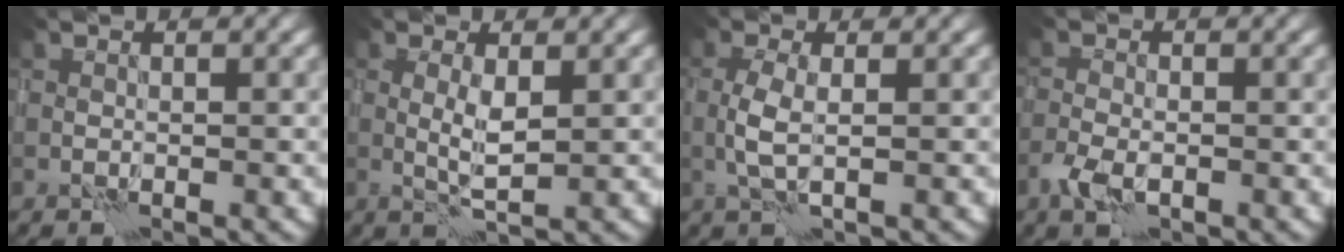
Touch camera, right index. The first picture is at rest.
{"total": 2.1, "force": [0.5, 0.4, 2.0], "torque": [-0.038, -0.001, 0.011]}
{"total": 2.3, "force": [0.1, 0.8, 2.2], "torque": [-0.049, 0.000, -0.001]}
{"total": 2.3, "force": [-1.3, 1.2, 1.5], "torque": [-0.034, -0.003, -0.029]}